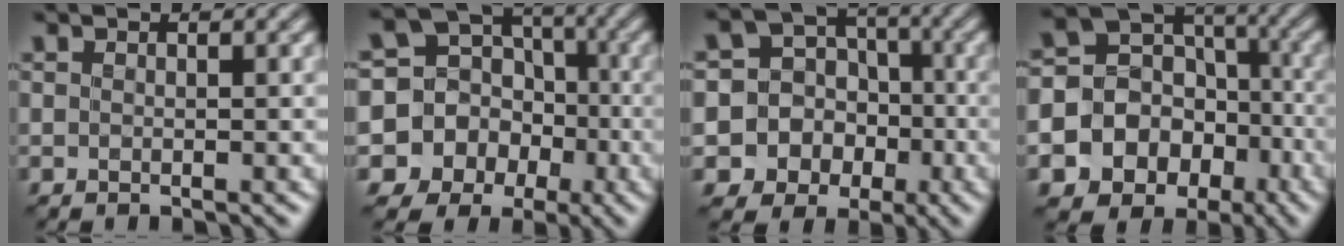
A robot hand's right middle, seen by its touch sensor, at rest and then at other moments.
{"total": 13.0, "force": [-4.5, 11.8, 2.8], "torque": [-0.092, -0.014, -0.080]}
{"total": 11.4, "force": [-4.4, 10.2, 2.2], "torque": [-0.057, -0.012, -0.083]}
{"total": 16.2, "force": [-7.0, 13.9, 4.6], "torque": [-0.102, -0.040, -0.113]}